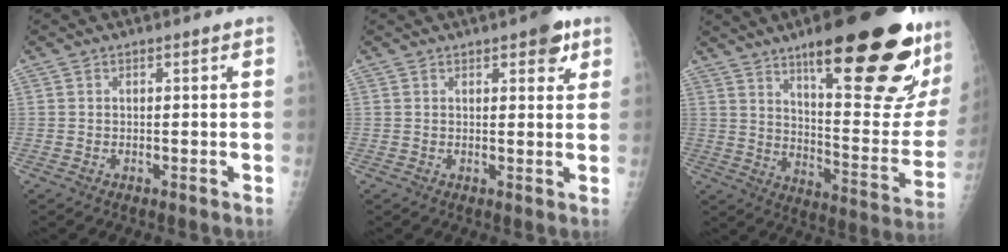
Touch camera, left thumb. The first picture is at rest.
{"total": 4.8, "force": [2.7, 2.0, 3.4], "torque": [-0.024, -0.008, 0.027]}
{"total": 30.1, "force": [16.5, 6.9, 24.2], "torque": [-0.275, -0.060, 0.253]}